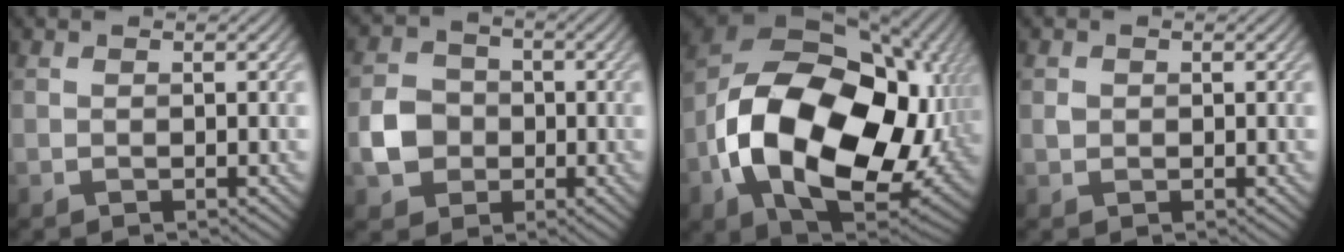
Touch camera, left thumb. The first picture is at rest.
{"total": 5.3, "force": [-1.1, 4.6, 2.3], "torque": [-0.049, 0.000, -0.027]}
{"total": 21.6, "force": [-2.1, 15.0, 15.5], "torque": [-0.339, -0.050, 0.000]}
{"total": 1.0, "force": [0.1, 0.9, 0.3], "torque": [-0.007, -0.002, 0.000]}